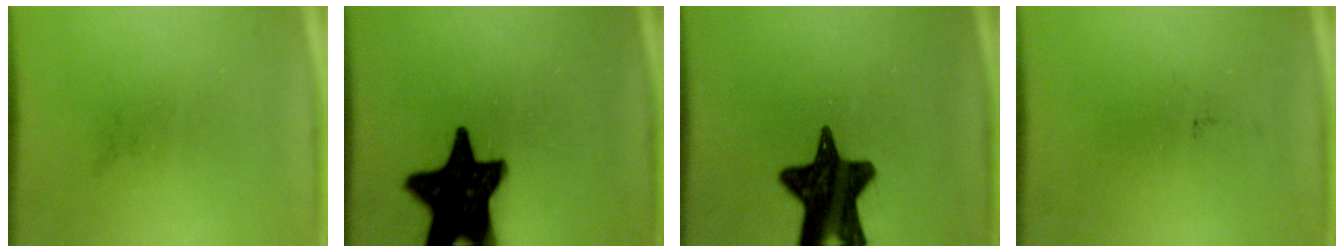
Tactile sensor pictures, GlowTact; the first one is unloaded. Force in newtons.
{"total": 19.3}
{"total": 16.6}
{"total": 0.0}